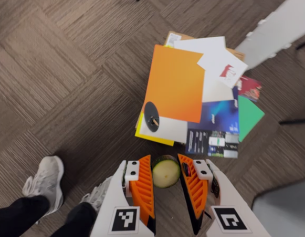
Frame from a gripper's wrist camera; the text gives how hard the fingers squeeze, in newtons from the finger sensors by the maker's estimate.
{"total": 10.7, "left": 11.6, "right": 9.9}